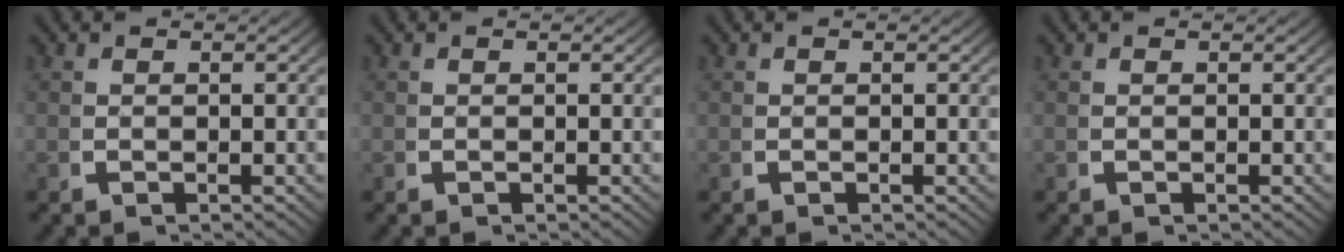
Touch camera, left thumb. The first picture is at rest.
{"total": 0.0}
{"total": 0.0}
{"total": 0.0}